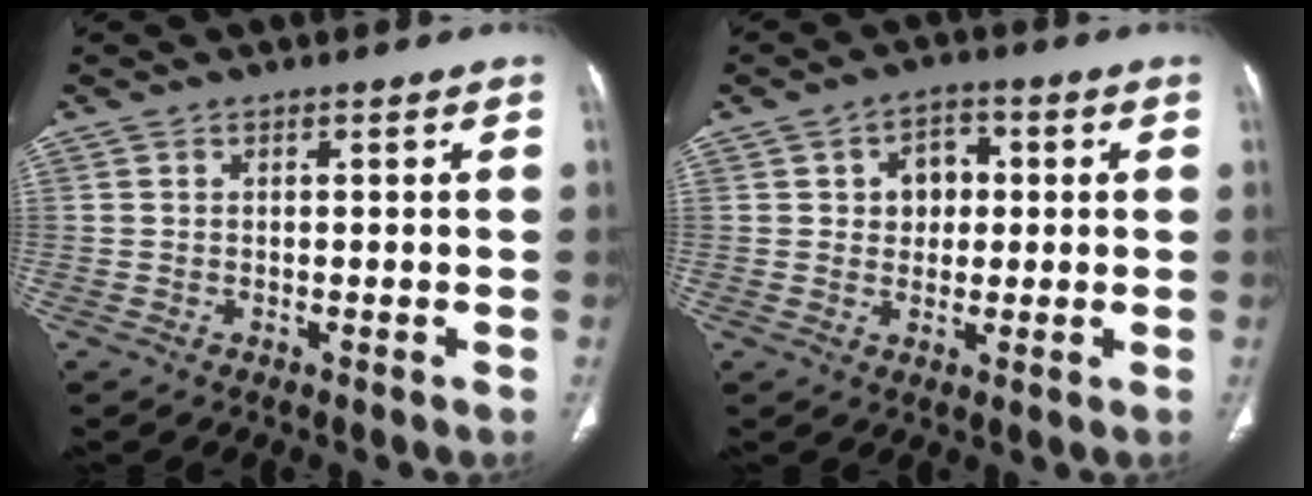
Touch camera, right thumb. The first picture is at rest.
{"total": 6.0, "force": [1.1, 4.7, 3.6], "torque": [-0.024, 0.006, 0.014]}